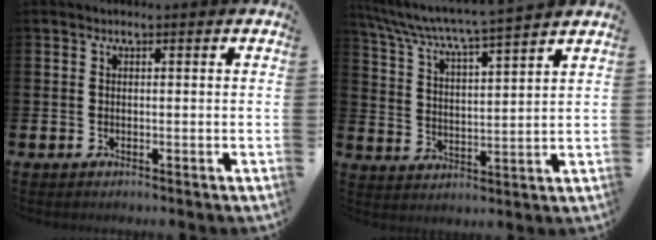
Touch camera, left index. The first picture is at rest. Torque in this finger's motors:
{"motor_torque": [0.68, -1.04, 0.36, 0.21]}